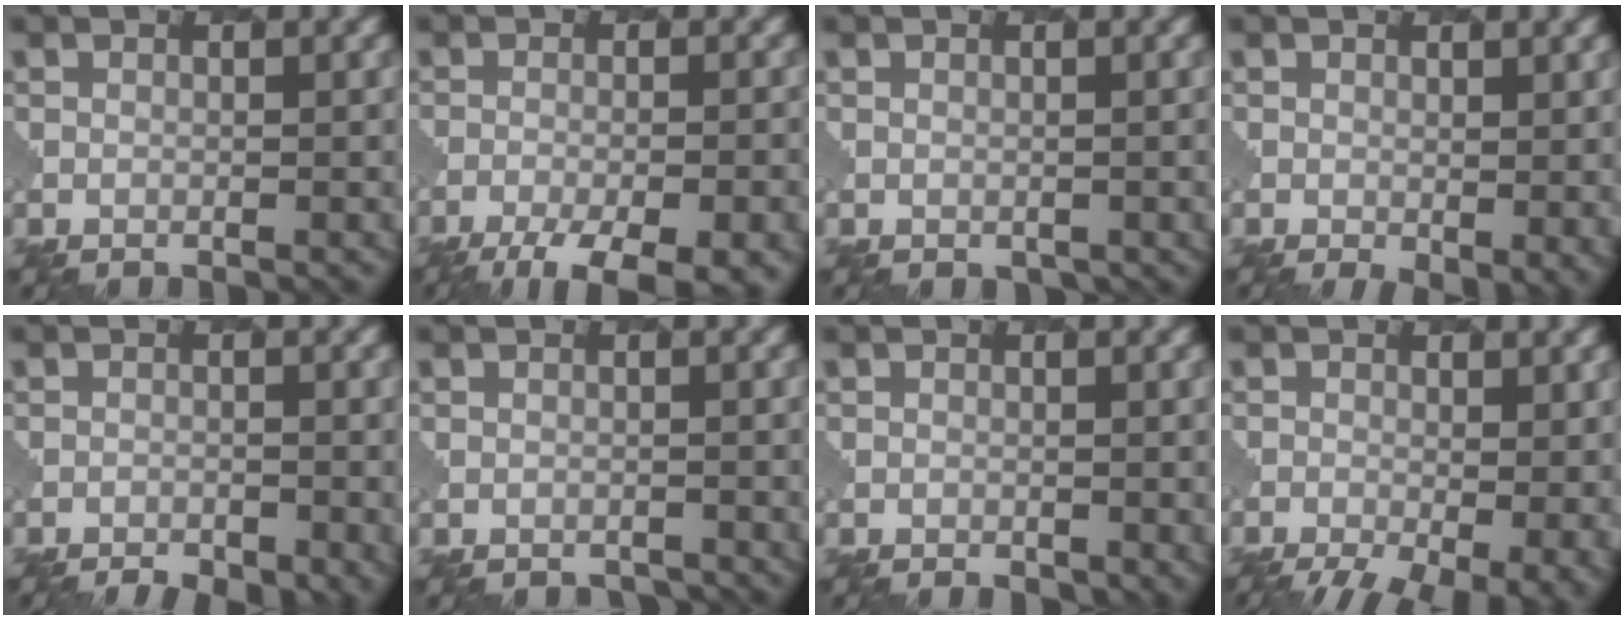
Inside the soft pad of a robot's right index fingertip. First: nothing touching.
{"total": 9.7, "force": [-7.0, 3.0, 6.0], "torque": [-0.097, -0.021, -0.094]}
{"total": 0.9, "force": [-0.1, 0.8, 0.3], "torque": [-0.006, -0.004, 0.002]}
{"total": 3.2, "force": [0.0, 1.5, 2.9], "torque": [-0.036, -0.014, 0.003]}
{"total": 5.9, "force": [-4.4, 2.6, 3.0], "torque": [-0.027, -0.005, -0.042]}
{"total": 1.1, "force": [-0.9, 0.5, 0.0], "torque": [0.004, 0.002, -0.009]}
{"total": 2.4, "force": [-0.6, 1.4, 1.9], "torque": [-0.017, -0.003, 0.006]}
{"total": 9.1, "force": [-4.1, 4.1, 7.0], "torque": [-0.090, -0.032, -0.044]}